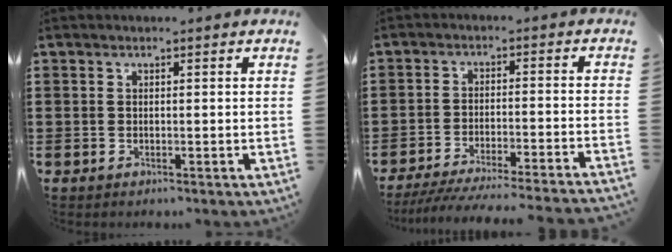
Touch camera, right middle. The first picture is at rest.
{"total": 5.2, "force": [-4.9, -0.4, 1.8], "torque": [-0.035, -0.014, -0.097]}